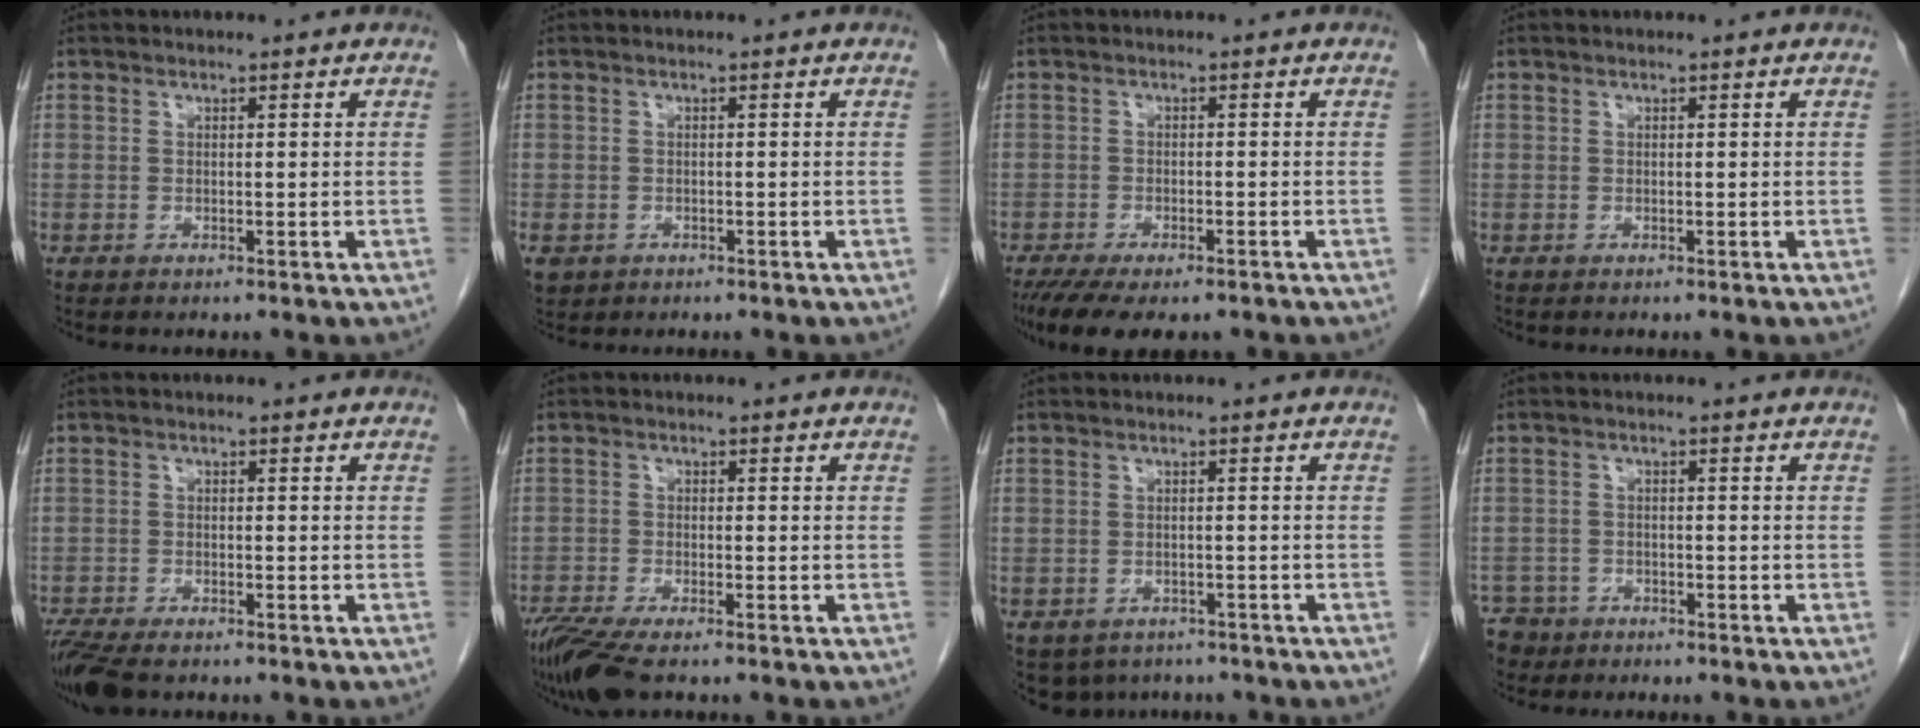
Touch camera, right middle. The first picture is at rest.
{"total": 4.3, "force": [-2.4, 3.2, 1.4], "torque": [-0.036, -0.004, -0.035]}
{"total": 9.8, "force": [-7.4, 3.3, 5.6], "torque": [-0.086, -0.013, -0.111]}
{"total": 0.0}
{"total": 7.1, "force": [-5.7, 2.2, 3.7], "torque": [-0.070, -0.016, -0.097]}
{"total": 7.4, "force": [-5.7, 1.3, 4.5], "torque": [-0.086, -0.019, -0.102]}
{"total": 6.1, "force": [-4.7, 3.7, 1.1], "torque": [-0.010, 0.001, -0.058]}
{"total": 5.4, "force": [-4.1, 3.6, 0.2], "torque": [-0.009, 0.000, -0.073]}